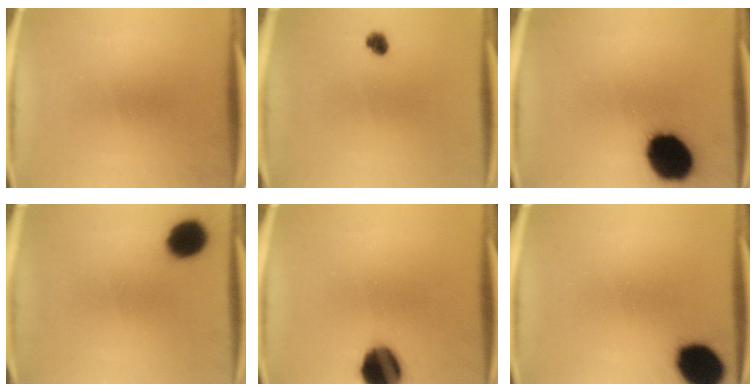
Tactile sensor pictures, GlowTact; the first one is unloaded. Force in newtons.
{"total": 2.2}
{"total": 17.9}
{"total": 8.4}
{"total": 12.5}
{"total": 14.3}